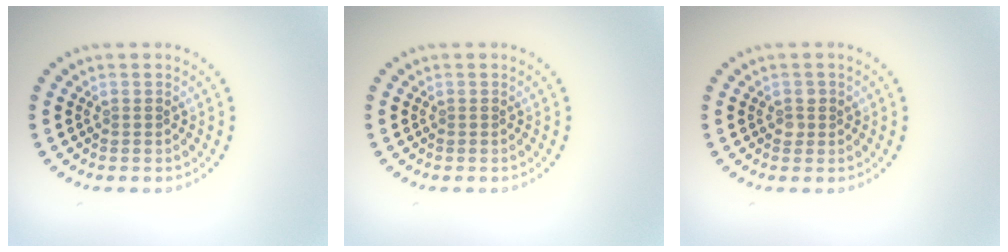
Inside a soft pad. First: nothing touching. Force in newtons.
{"total": 0.0}
{"total": 0.9, "press": 0.9, "slide": 0.1}